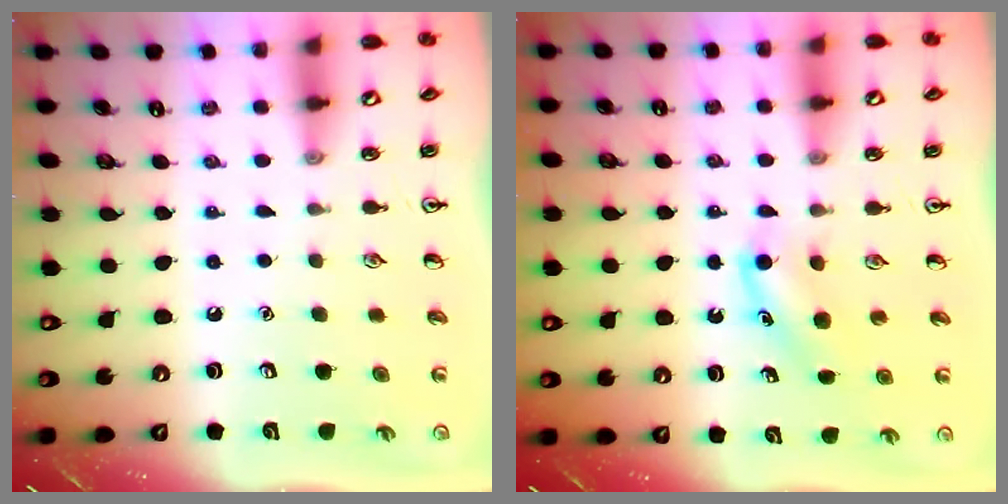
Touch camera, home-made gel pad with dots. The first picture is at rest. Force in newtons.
{"total": 5.2, "press": 5.0, "slide": 1.4}